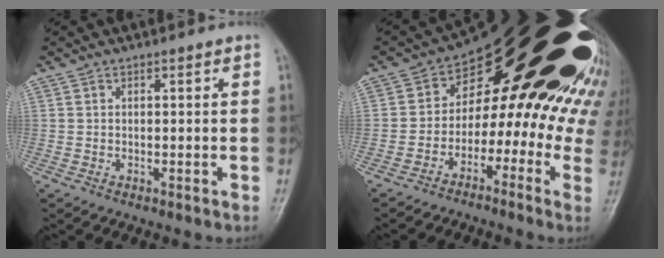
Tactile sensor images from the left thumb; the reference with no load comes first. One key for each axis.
{"total": 29.0, "fx": 4.9, "fy": 15.9, "fz": 23.7, "tx": -0.246, "ty": 0.090, "tz": 0.084}